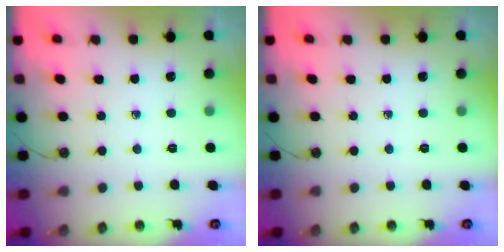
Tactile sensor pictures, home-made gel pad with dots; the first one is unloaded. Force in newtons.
{"total": 0.0}